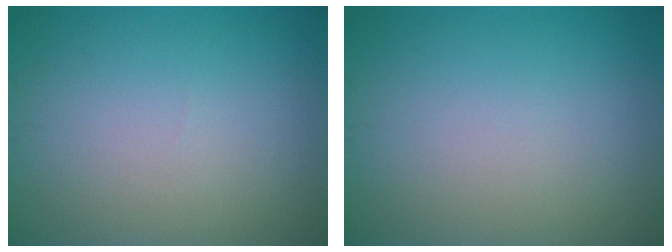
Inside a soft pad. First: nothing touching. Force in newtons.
{"total": 0.0}